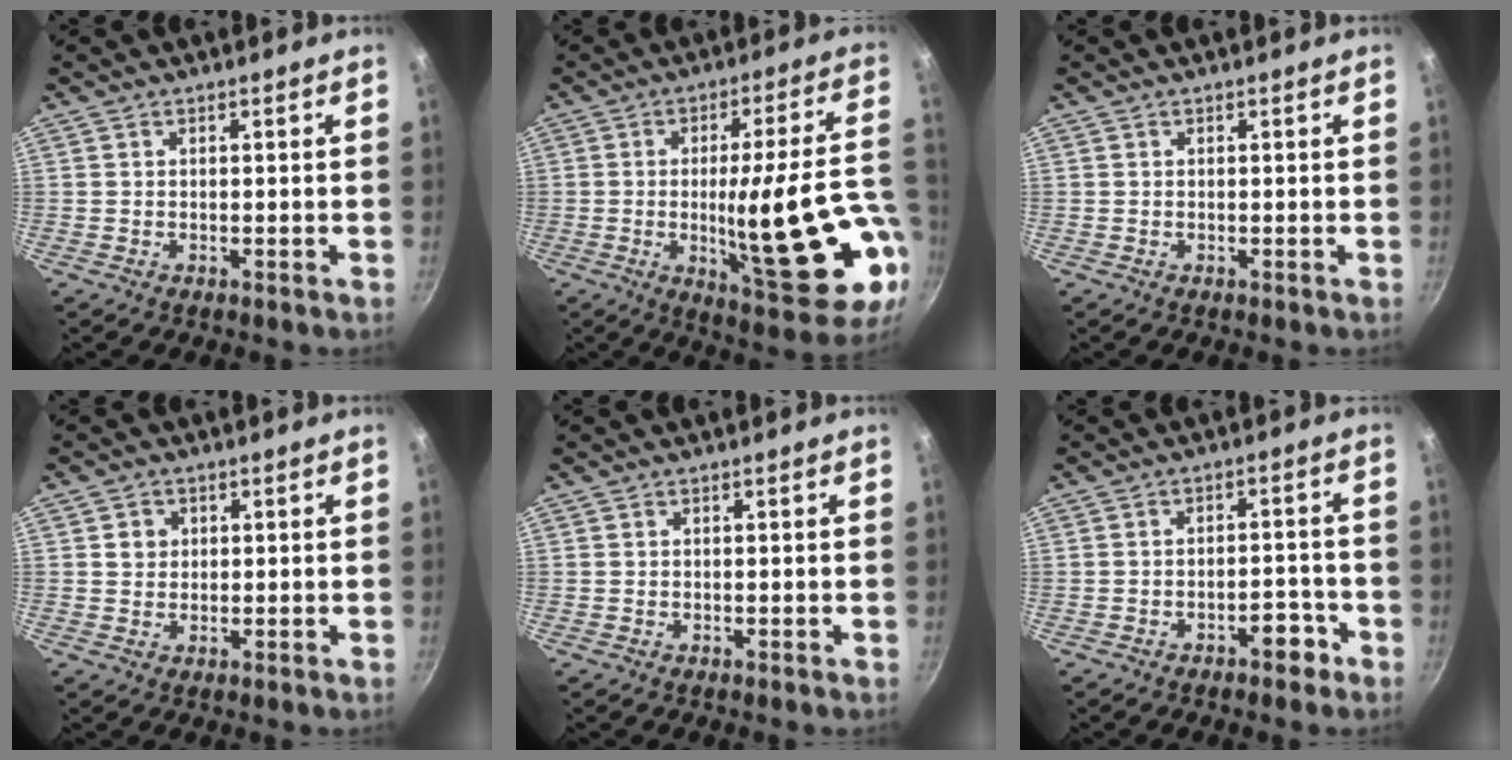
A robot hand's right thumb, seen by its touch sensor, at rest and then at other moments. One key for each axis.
{"total": 23.1, "fx": -4.6, "fy": 5.6, "fz": 22.0, "tx": -0.294, "ty": 0.008, "tz": -0.048}
{"total": 0.0}
{"total": 2.7, "fx": 0.7, "fy": 2.5, "fz": 0.8, "tx": 0.000, "ty": 0.003, "tz": 0.009}
{"total": 0.0}
{"total": 4.4, "fx": -2.8, "fy": 2.0, "fz": 2.7, "tx": -0.015, "ty": 0.033, "tz": -0.032}